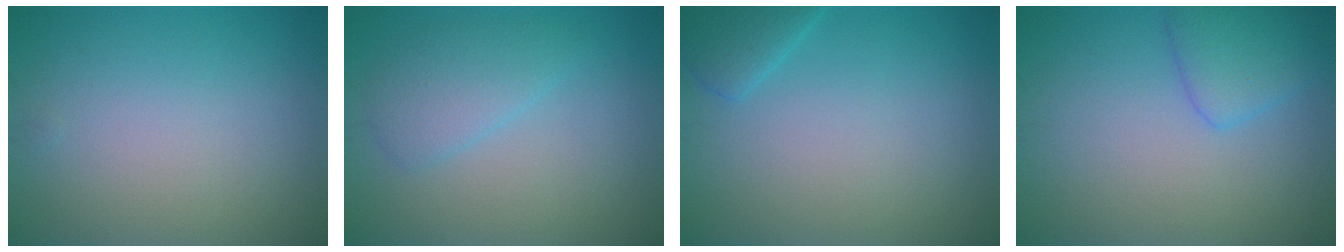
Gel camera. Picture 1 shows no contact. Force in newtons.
{"total": 2.7, "press": 2.7, "slide": 0.2}
{"total": 2.0, "press": 2.0, "slide": 0.1}
{"total": 2.8, "press": 2.8, "slide": 0.2}